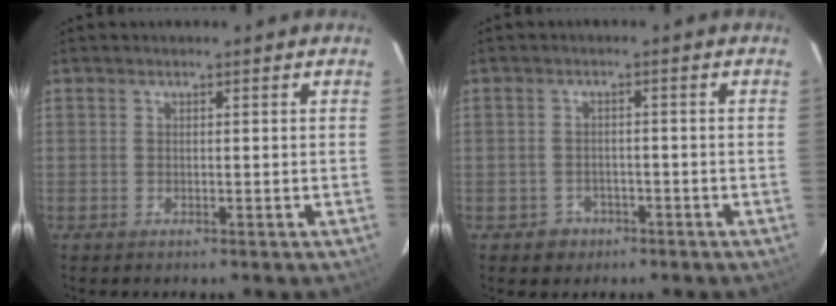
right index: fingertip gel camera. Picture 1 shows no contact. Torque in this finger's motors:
{"motor_torque": [0.02, -0.07, -0.11, -0.08]}